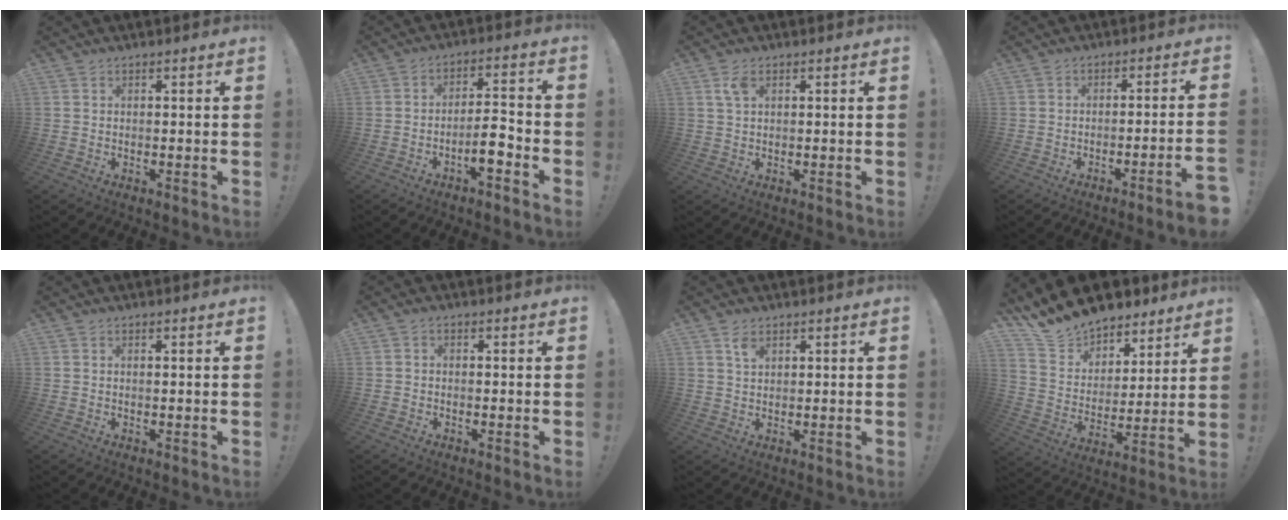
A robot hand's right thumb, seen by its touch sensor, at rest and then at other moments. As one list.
[{"total": 8.1, "force": [-4.5, 2.0, 6.4], "torque": [-0.103, 0.021, -0.078]}, {"total": 3.7, "force": [1.6, 1.7, 2.9], "torque": [-0.059, 0.003, 0.030]}, {"total": 5.2, "force": [-3.2, -0.5, 4.1], "torque": [-0.066, 0.006, -0.051]}, {"total": 0.0}, {"total": 1.1, "force": [-0.8, 0.6, 0.6], "torque": [-0.017, 0.006, -0.013]}, {"total": 3.2, "force": [2.0, 1.6, 2.0], "torque": [-0.024, -0.010, 0.032]}, {"total": 13.5, "force": [12.2, 5.4, 1.8], "torque": [-0.062, -0.103, 0.226]}]